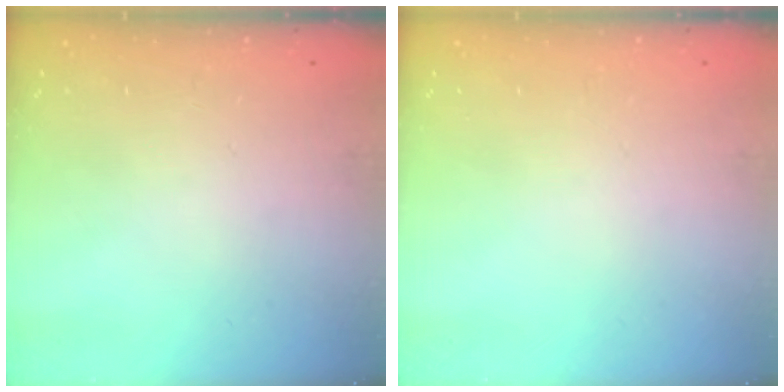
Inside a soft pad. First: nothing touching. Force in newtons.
{"total": 0.0}